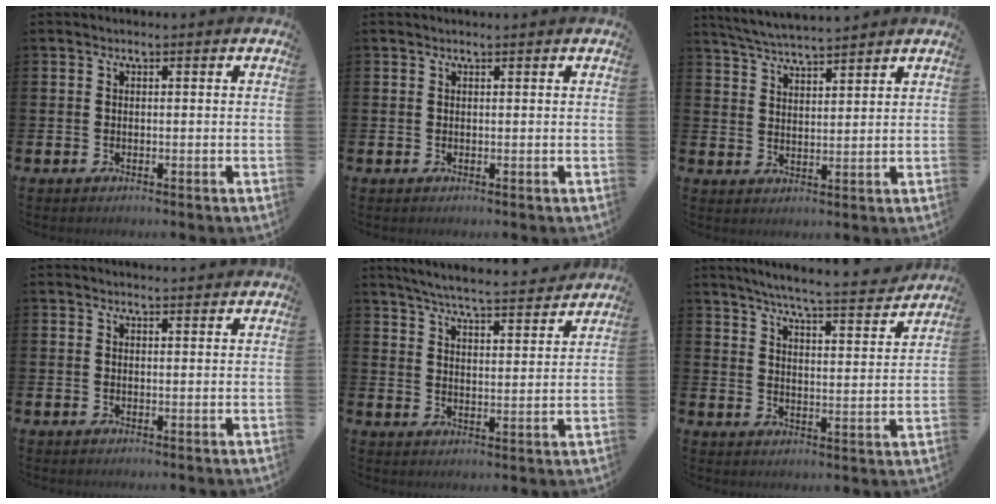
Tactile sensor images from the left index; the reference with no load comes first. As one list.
[{"total": 0.0}, {"total": 4.9, "force": [4.8, 0.1, 0.8], "torque": [-0.038, -0.022, 0.088]}, {"total": 1.3, "force": [1.3, 0.1, 0.1], "torque": [0.005, -0.005, 0.021]}, {"total": 6.1, "force": [5.9, 0.1, 1.5], "torque": [-0.046, -0.044, 0.101]}, {"total": 6.5, "force": [6.2, -0.2, 2.1], "torque": [-0.058, -0.046, 0.103]}]